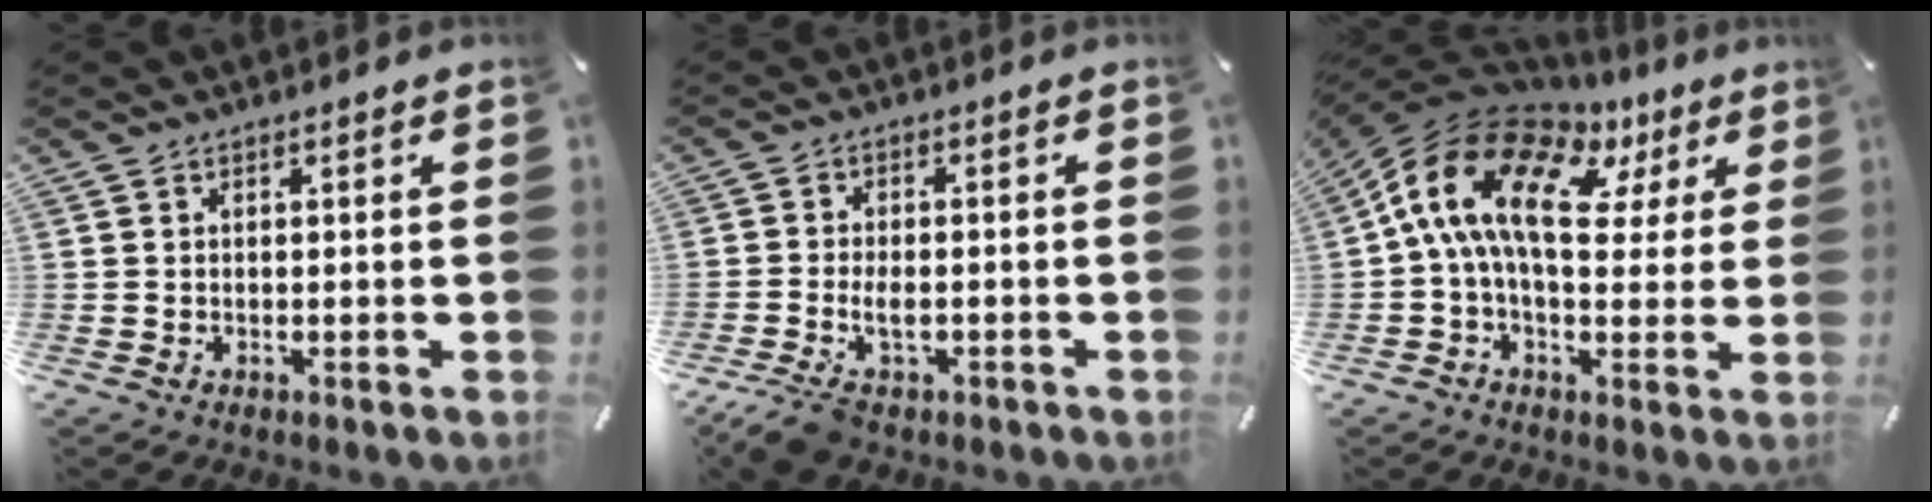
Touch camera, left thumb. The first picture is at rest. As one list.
[{"total": 6.1, "force": [-2.6, 3.5, 4.3], "torque": [-0.088, 0.007, -0.045]}, {"total": 16.9, "force": [3.8, 10.0, 13.1], "torque": [-0.284, -0.013, 0.060]}]